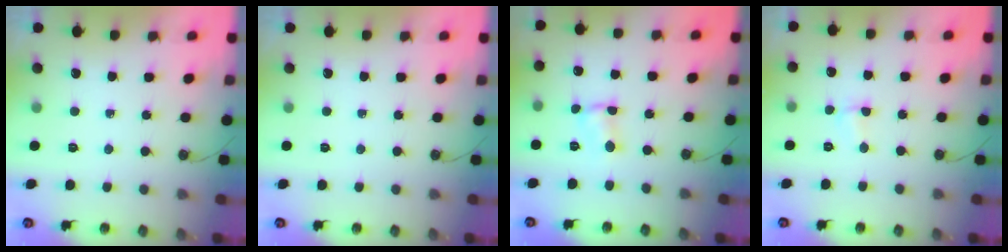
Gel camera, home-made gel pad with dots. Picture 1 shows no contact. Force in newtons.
{"total": 0.0}
{"total": 2.6, "press": 2.6, "slide": 0.3}
{"total": 3.2, "press": 3.1, "slide": 0.7}